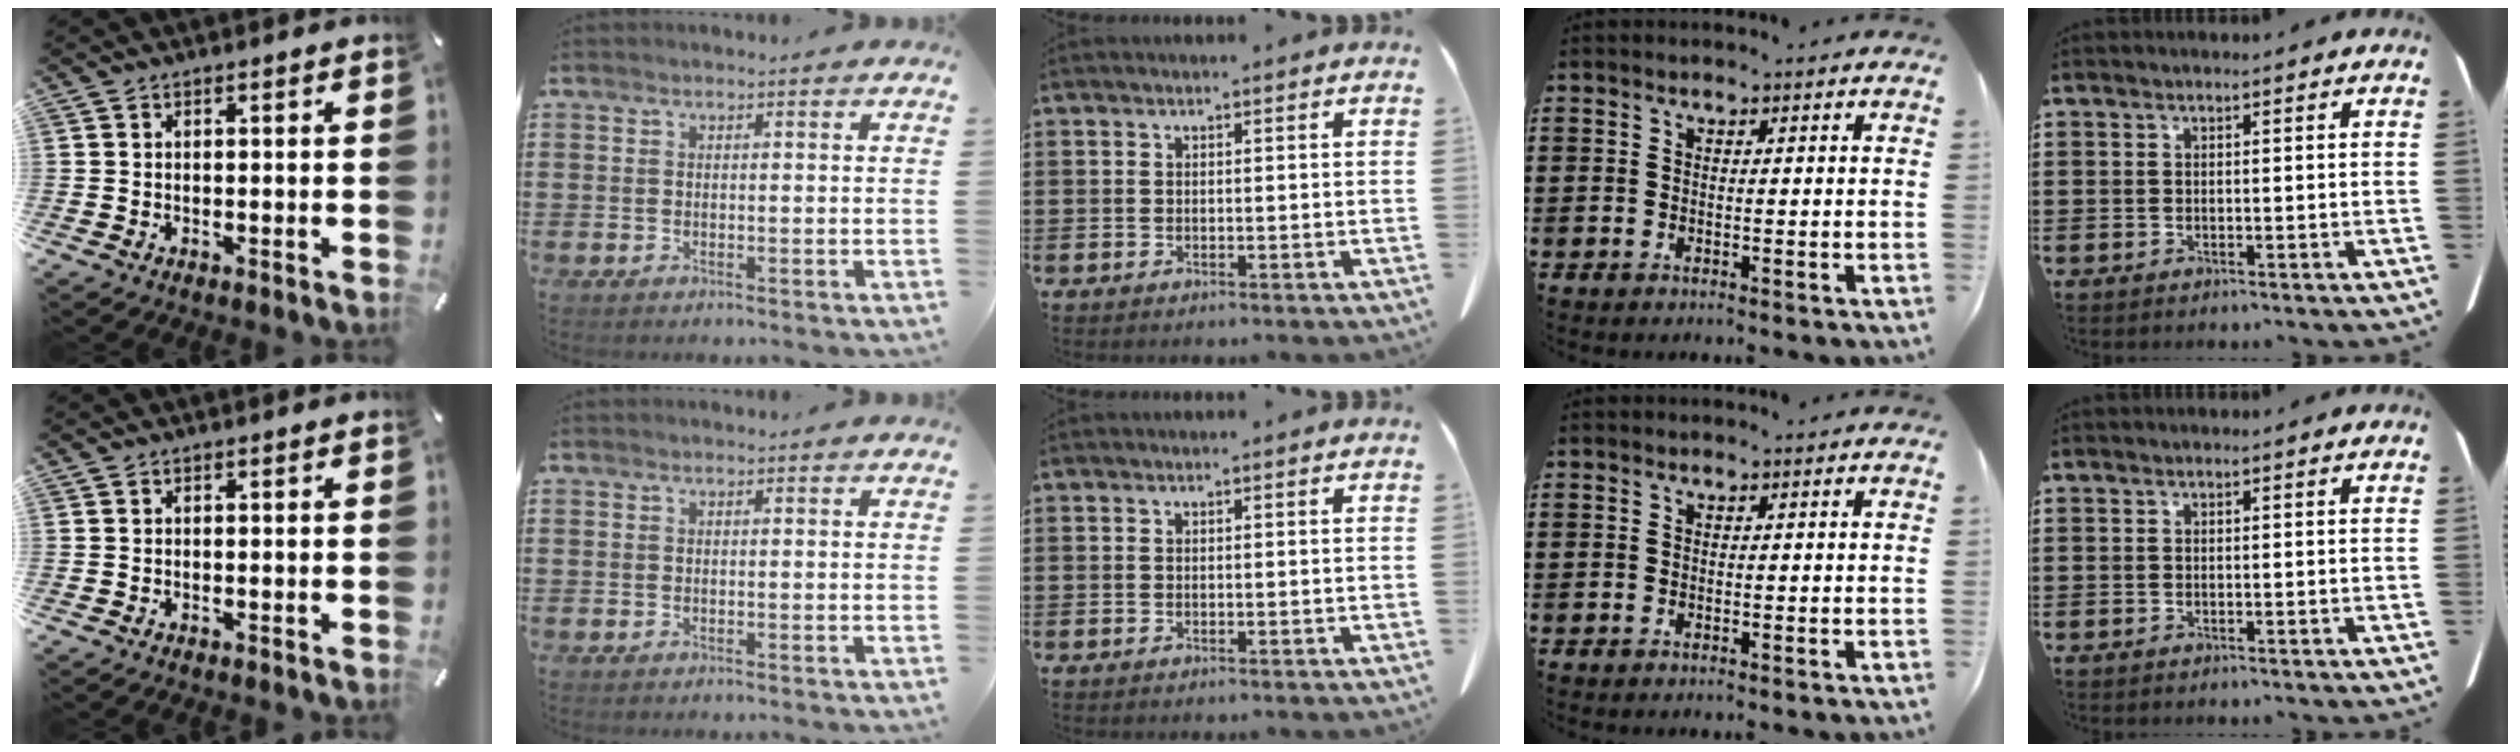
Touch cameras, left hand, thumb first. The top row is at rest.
{}